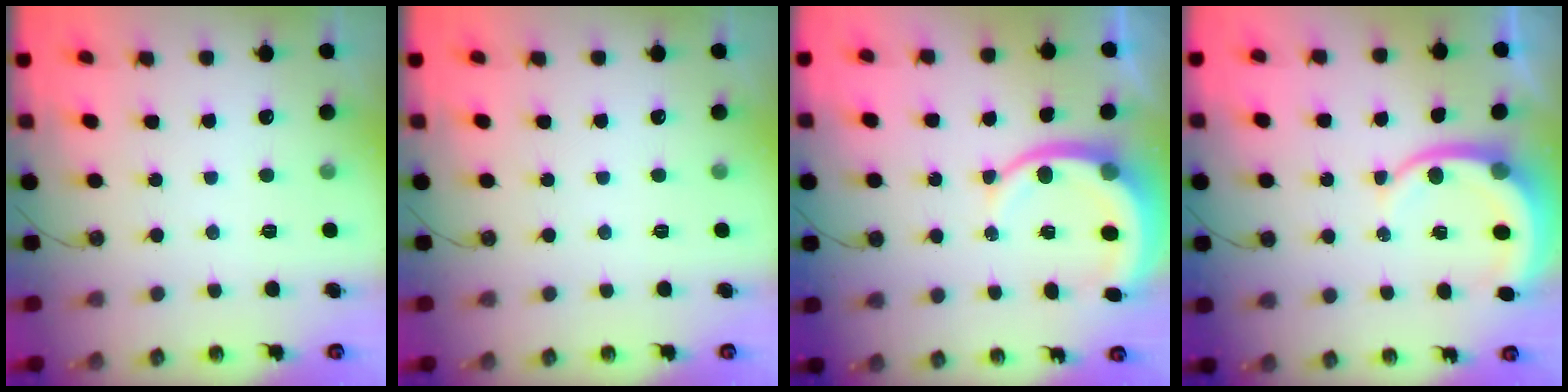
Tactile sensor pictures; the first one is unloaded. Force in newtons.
{"total": 0.0}
{"total": 10.3, "press": 10.2, "slide": 1.2}
{"total": 7.3, "press": 7.3, "slide": 0.9}